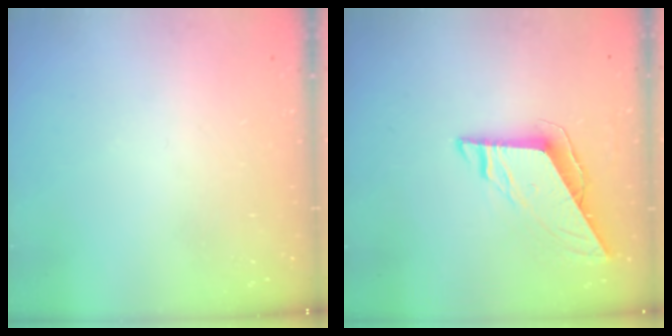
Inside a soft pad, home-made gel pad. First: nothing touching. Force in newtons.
{"total": 7.6, "press": 7.6, "slide": 0.2}